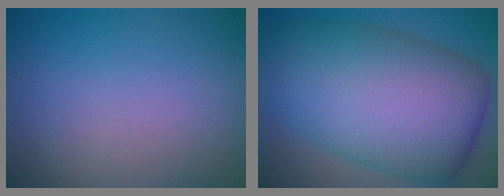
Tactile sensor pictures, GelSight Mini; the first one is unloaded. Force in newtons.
{"total": 13.3, "press": 13.3, "slide": 0.0}